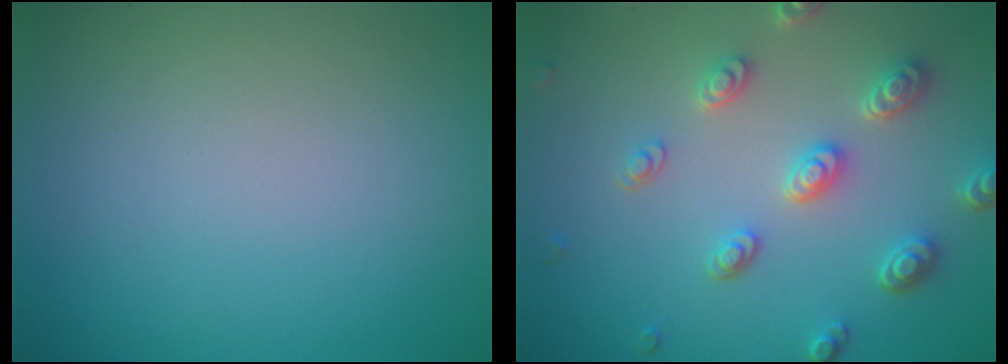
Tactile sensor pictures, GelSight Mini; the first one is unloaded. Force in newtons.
{"total": 4.4, "press": 3.6, "slide": 2.5}